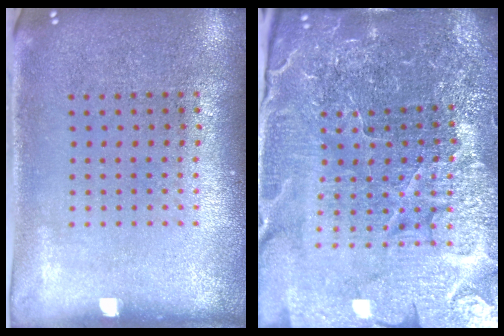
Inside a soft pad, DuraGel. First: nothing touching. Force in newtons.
{"total": 5.7, "press": 5.3, "slide": 2.1}